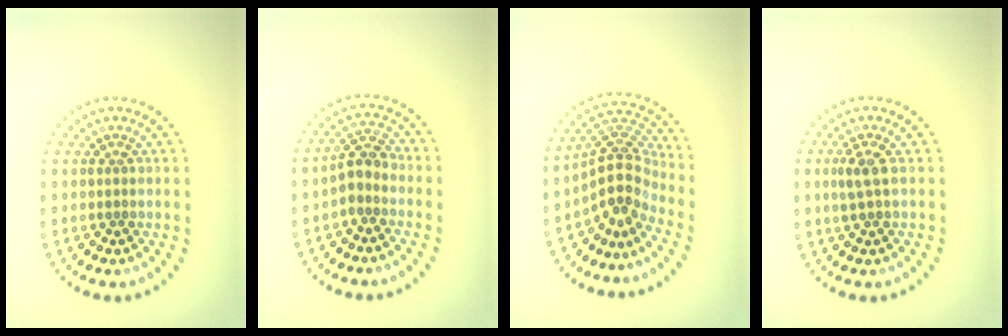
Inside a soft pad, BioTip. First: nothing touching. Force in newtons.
{"total": 2.4, "press": 2.0, "slide": 1.3}
{"total": 4.1, "press": 2.8, "slide": 3.0}
{"total": 1.7, "press": 1.5, "slide": 0.8}